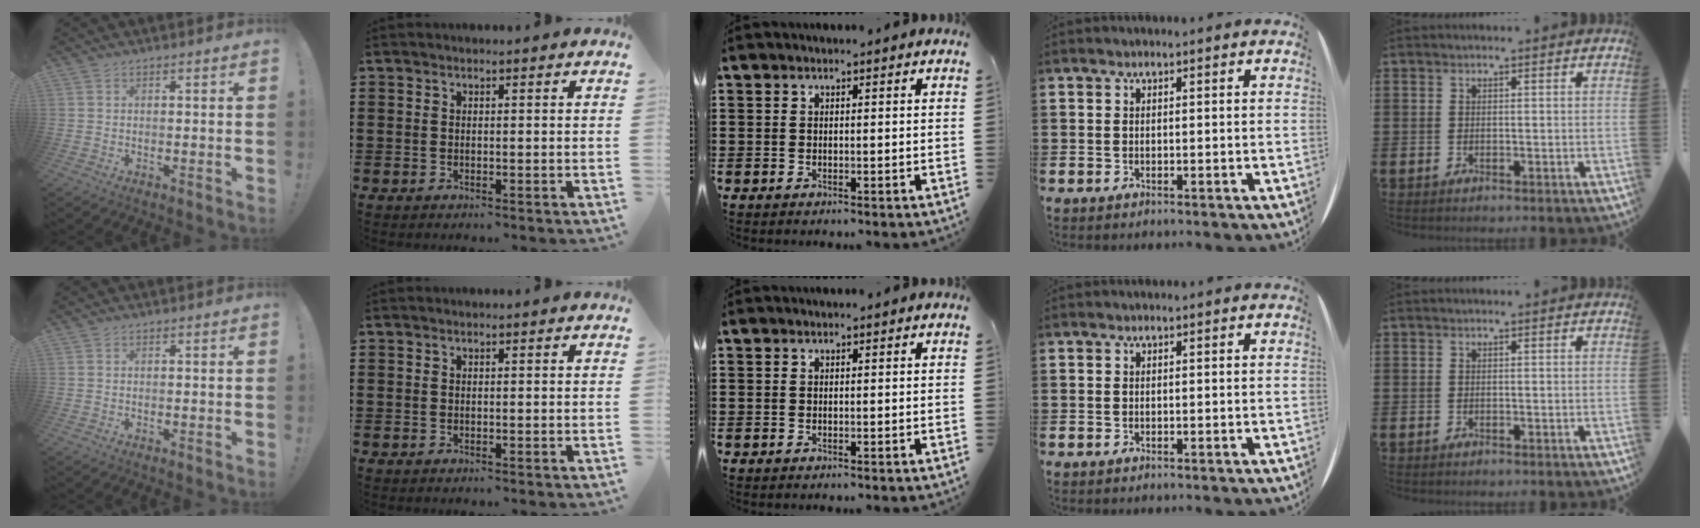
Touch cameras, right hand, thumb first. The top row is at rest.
{}